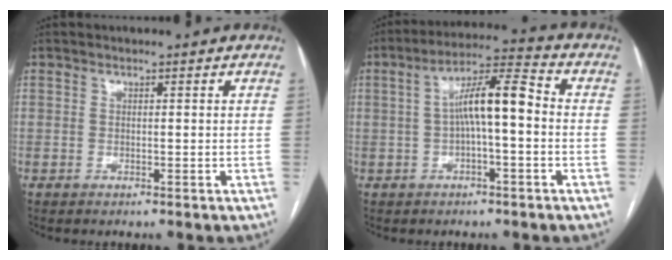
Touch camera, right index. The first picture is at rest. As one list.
[{"total": 8.9, "force": [-0.1, 1.7, 8.7], "torque": [-0.154, 0.031, -0.005]}]